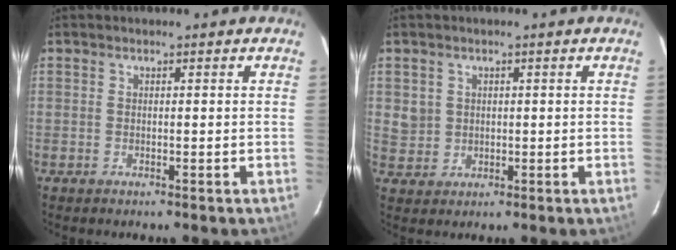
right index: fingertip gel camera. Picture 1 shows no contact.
{"total": 3.6, "force": [0.7, 3.5, 0.7], "torque": [-0.011, 0.008, 0.018]}